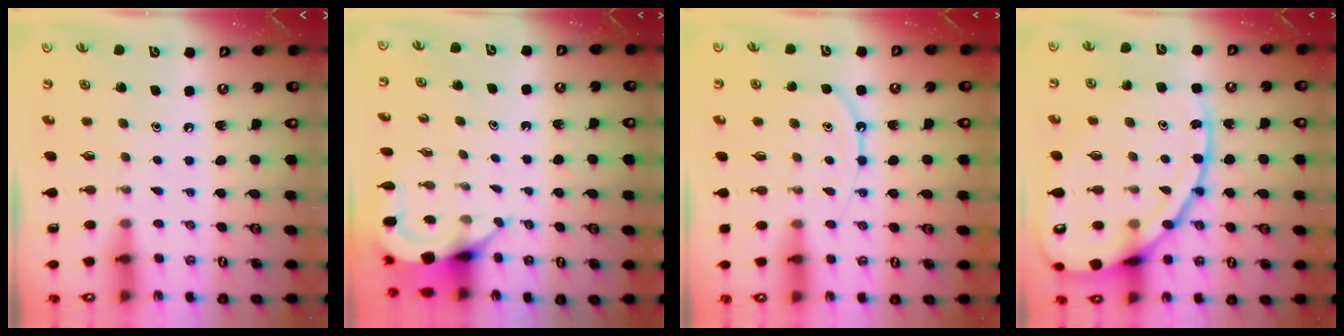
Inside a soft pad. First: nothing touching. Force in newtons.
{"total": 6.1, "press": 6.1, "slide": 0.4}
{"total": 9.6, "press": 9.5, "slide": 0.9}
{"total": 19.1, "press": 19.0, "slide": 1.7}